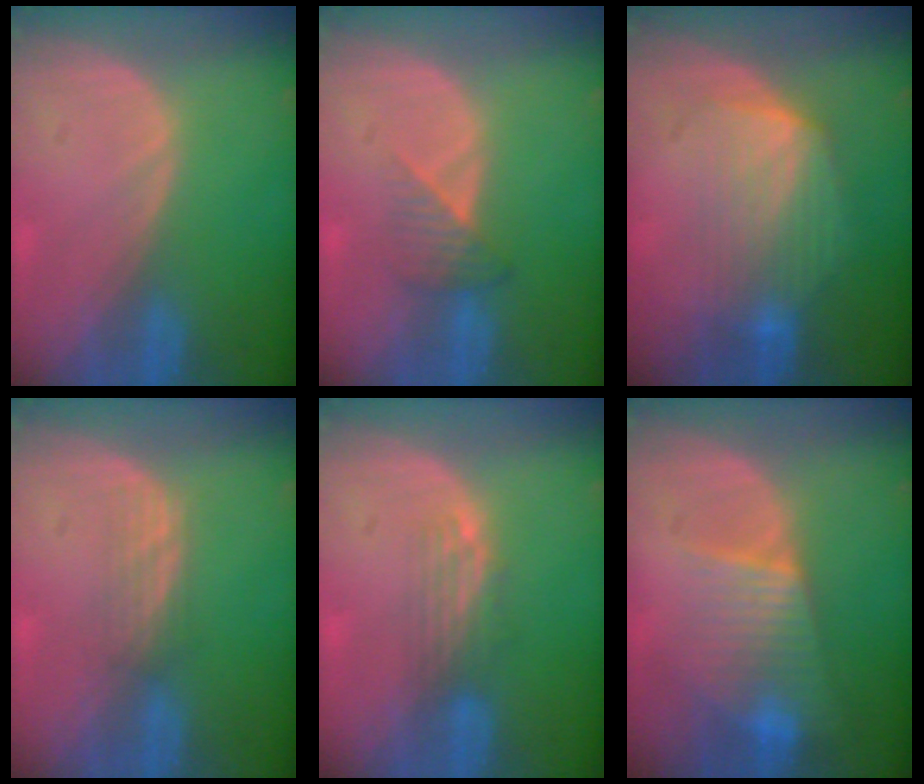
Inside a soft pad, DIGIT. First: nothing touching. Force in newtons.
{"total": 3.4, "press": 3.1, "slide": 1.5}
{"total": 6.9, "press": 6.9, "slide": 0.6}
{"total": 2.3, "press": 2.2, "slide": 0.3}
{"total": 3.3, "press": 2.8, "slide": 1.7}
{"total": 6.7, "press": 6.6, "slide": 1.3}